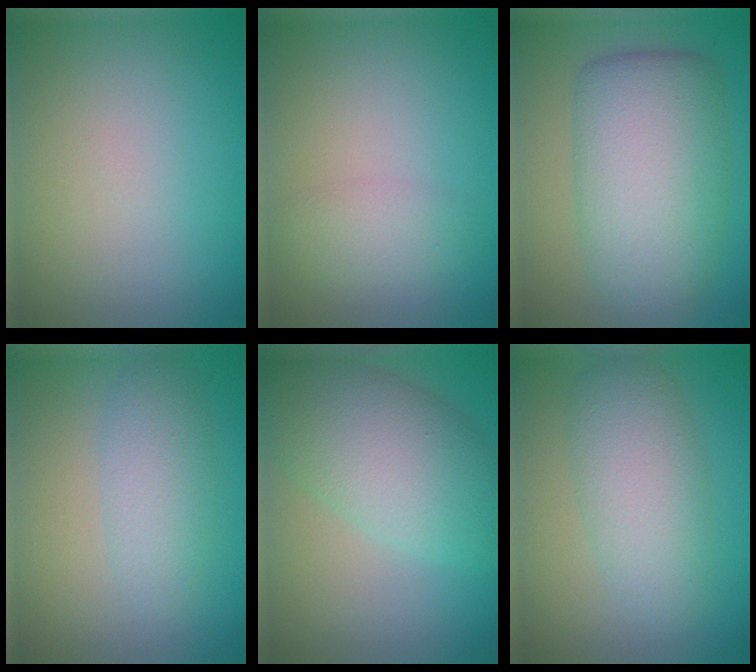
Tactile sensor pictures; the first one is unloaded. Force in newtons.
{"total": 1.9, "press": 1.9, "slide": 0.1}
{"total": 9.2, "press": 9.2, "slide": 0.1}
{"total": 2.9, "press": 2.9, "slide": 0.1}
{"total": 7.6, "press": 7.6, "slide": 0.4}
{"total": 4.8, "press": 4.8, "slide": 0.2}